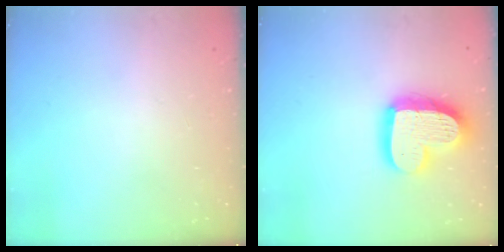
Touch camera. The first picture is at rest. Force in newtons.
{"total": 17.9, "press": 17.8, "slide": 1.7}